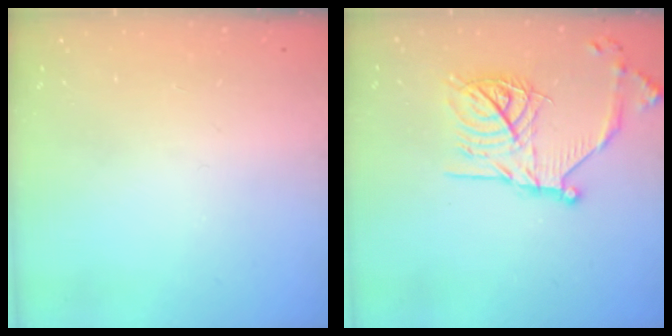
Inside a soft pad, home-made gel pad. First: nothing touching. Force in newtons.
{"total": 19.4, "press": 19.3, "slide": 1.5}